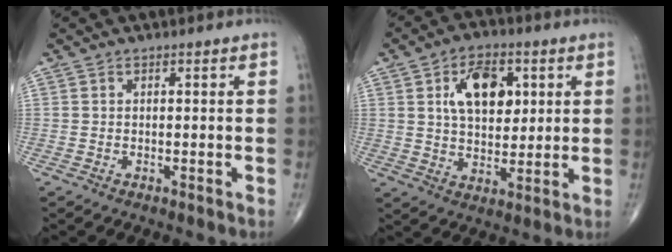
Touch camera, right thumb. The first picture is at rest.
{"total": 11.7, "force": [3.5, 7.1, 8.5], "torque": [-0.107, -0.009, 0.061]}